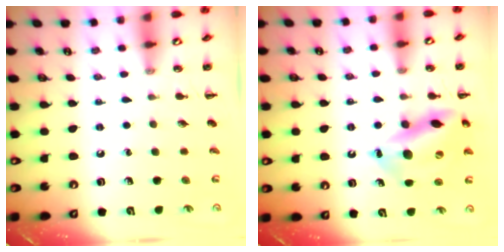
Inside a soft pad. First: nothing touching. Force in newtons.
{"total": 16.1, "press": 15.7, "slide": 3.3}